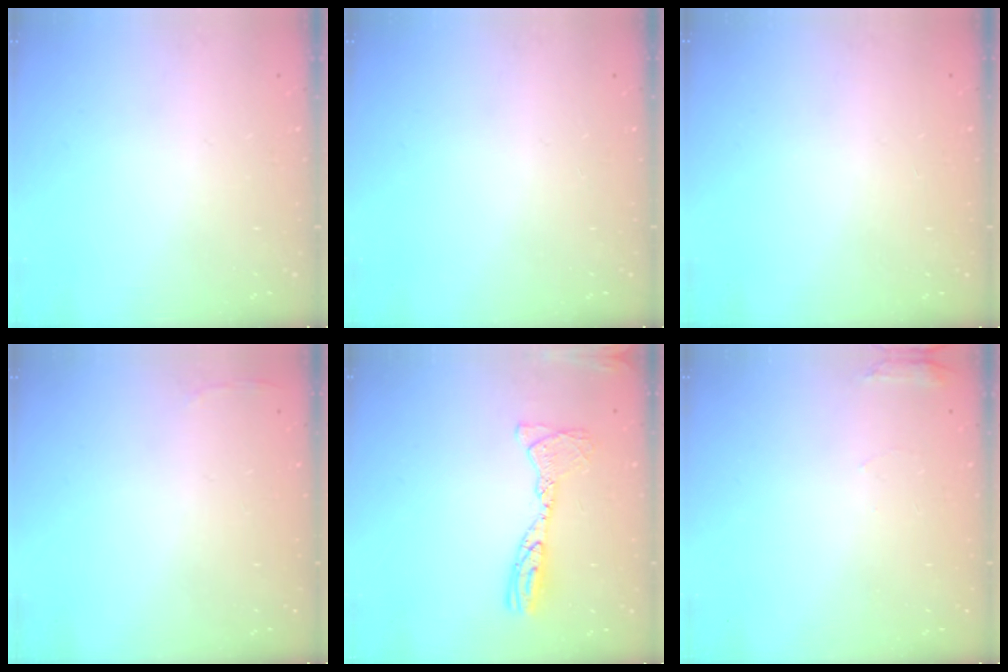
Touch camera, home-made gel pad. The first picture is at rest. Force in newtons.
{"total": 0.0}
{"total": 0.0}
{"total": 2.8, "press": 2.6, "slide": 0.9}
{"total": 12.2, "press": 12.1, "slide": 1.3}
{"total": 5.2, "press": 5.0, "slide": 1.3}